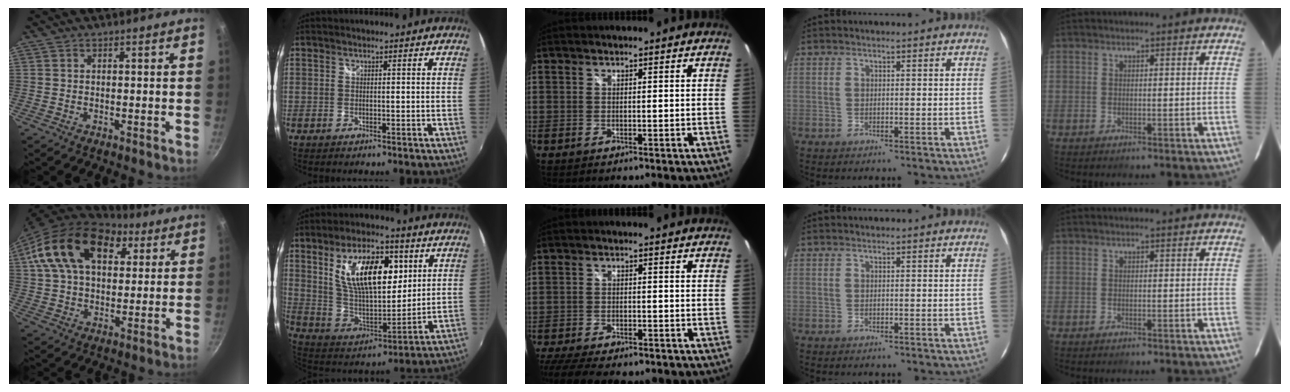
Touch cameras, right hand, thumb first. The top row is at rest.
{"thumb": {"total": 21.5, "force": [8.2, 13.6, 14.5], "torque": [-0.236, 0.007, 0.132]}, "index": {"total": 19.2, "force": [7.0, 9.1, 15.5], "torque": [-0.269, 0.004, 0.134]}, "middle": {"total": 13.8, "force": [-11.2, 4.1, 6.9], "torque": [-0.153, -0.035, -0.171]}}